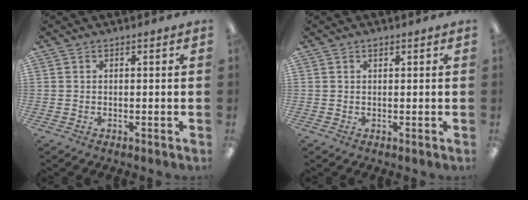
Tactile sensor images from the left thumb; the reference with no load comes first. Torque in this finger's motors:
{"motor_torque": [0.17, 0.04, 0.32, 0.27, 0.00]}